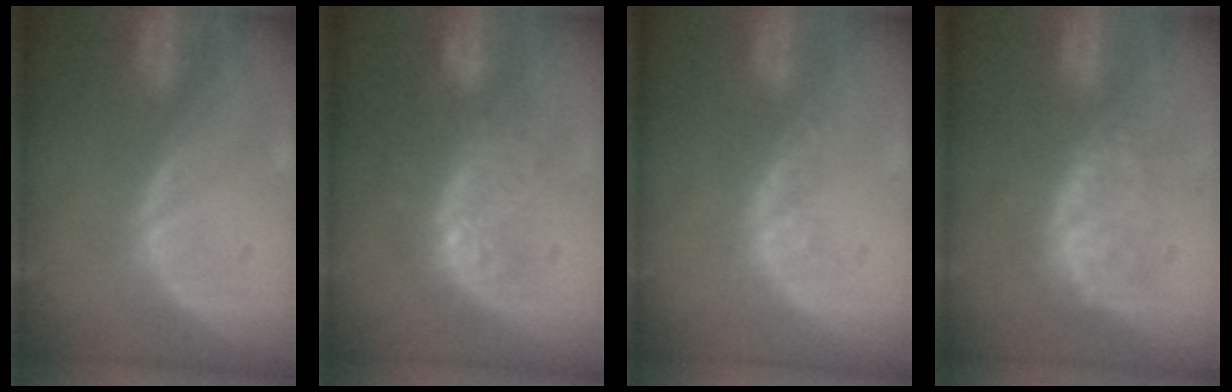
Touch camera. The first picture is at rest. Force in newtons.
{"total": 9.3, "press": 8.3, "slide": 4.2}
{"total": 2.2, "press": 1.6, "slide": 1.5}
{"total": 8.7, "press": 7.3, "slide": 4.6}